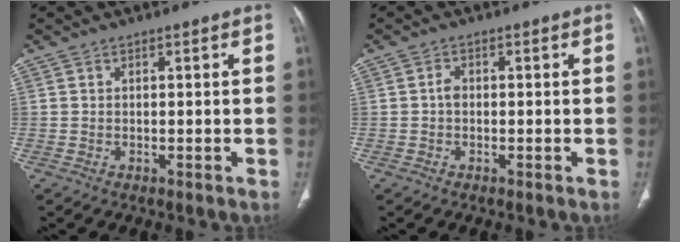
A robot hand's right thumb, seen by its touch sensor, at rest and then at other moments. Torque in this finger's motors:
{"motor_torque": [0.65, 0.41, 0.26, -0.06, 0.00]}